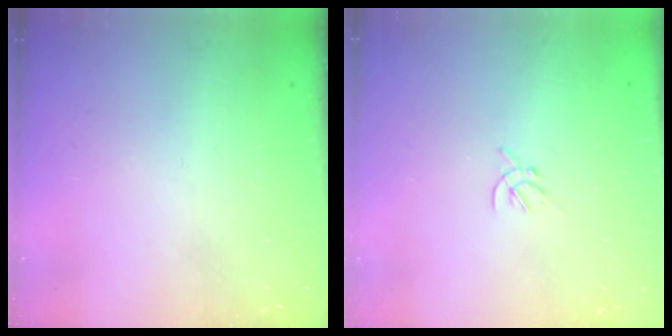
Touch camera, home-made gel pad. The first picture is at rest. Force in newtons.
{"total": 1.2, "press": 1.1, "slide": 0.5}